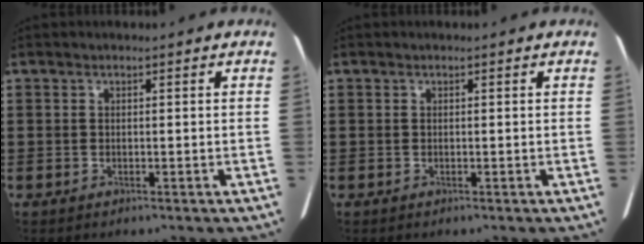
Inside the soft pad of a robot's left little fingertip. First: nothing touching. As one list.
[{"total": 0.0}]